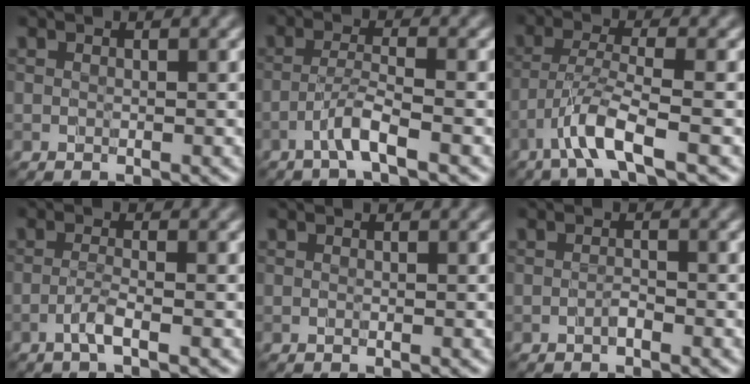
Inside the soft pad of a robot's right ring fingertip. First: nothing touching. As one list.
[{"total": 2.5, "force": [-1.5, -0.1, 2.0], "torque": [-0.035, 0.012, -0.039]}, {"total": 4.0, "force": [-2.5, 0.2, 3.1], "torque": [-0.054, 0.007, -0.059]}, {"total": 1.6, "force": [-0.9, 0.1, 1.4], "torque": [-0.022, 0.006, -0.026]}, {"total": 0.0}, {"total": 0.6, "force": [-0.5, 0.0, 0.4], "torque": [-0.005, 0.001, -0.010]}]